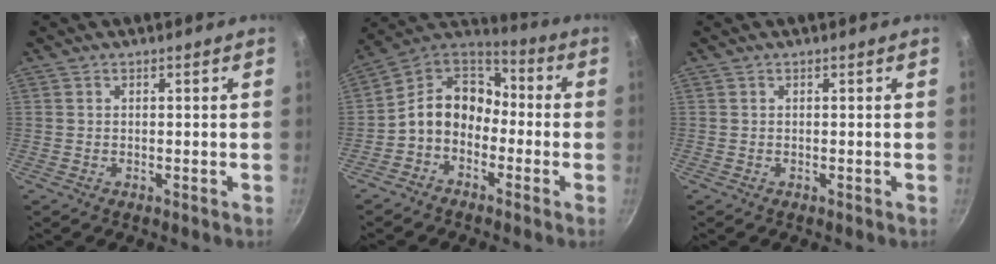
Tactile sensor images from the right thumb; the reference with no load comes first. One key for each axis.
{"total": 11.8, "fx": -3.0, "fy": 9.0, "fz": 6.9, "tx": -0.088, "ty": 0.057, "tz": -0.083}
{"total": 0.0}